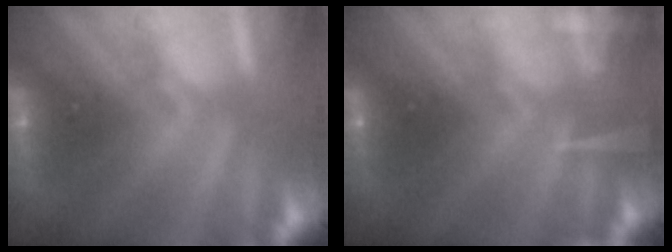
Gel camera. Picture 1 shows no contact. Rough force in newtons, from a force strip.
{"total": 7.8}